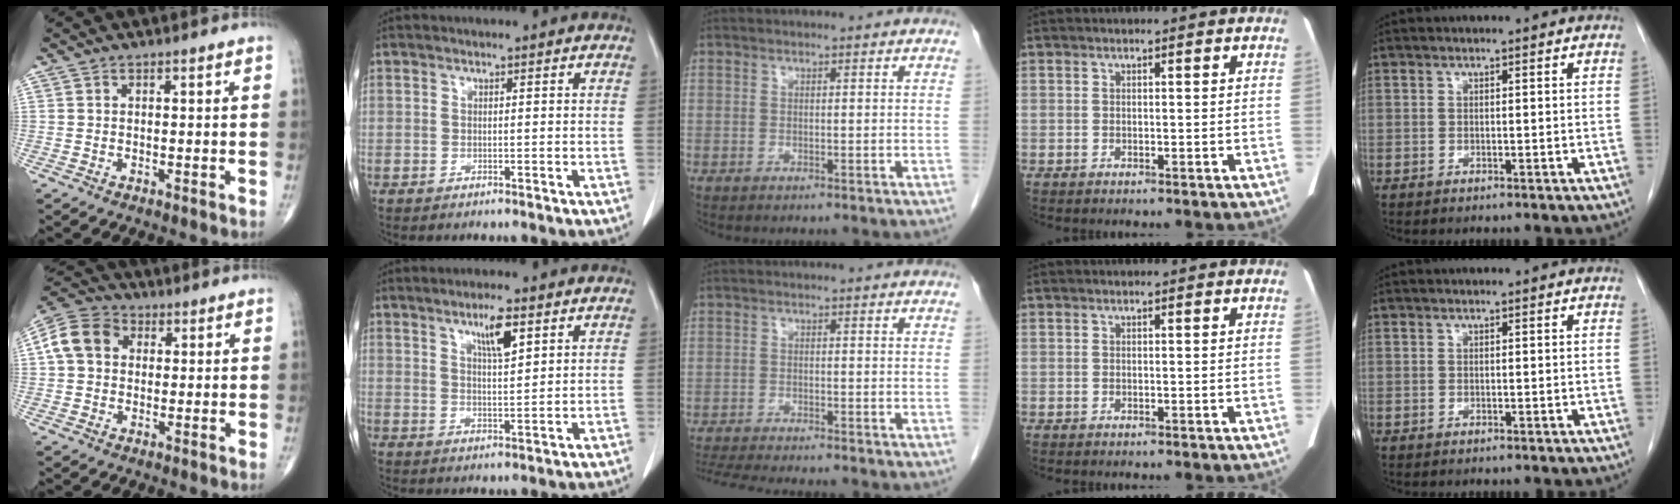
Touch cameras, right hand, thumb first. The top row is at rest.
{"thumb": {"total": 9.2, "force": [1.7, 7.2, 5.4], "torque": [-0.095, 0.023, 0.020]}, "index": {"total": 5.3, "force": [2.9, 0.8, 4.4], "torque": [-0.077, -0.002, 0.050]}, "middle": {"total": 8.3, "force": [-7.5, 0.0, 3.6], "torque": [-0.056, -0.017, -0.120]}}